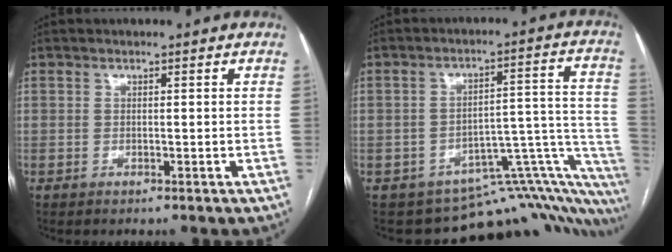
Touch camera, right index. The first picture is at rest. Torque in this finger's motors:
{"motor_torque": [-0.18, -0.18, -0.01, -0.02]}